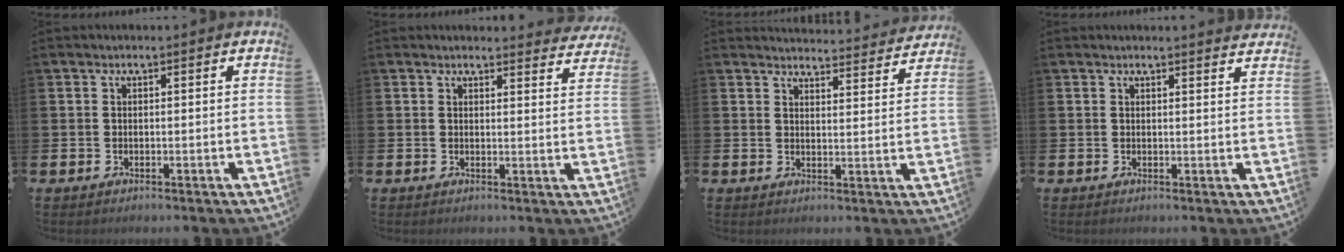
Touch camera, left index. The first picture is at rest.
{"total": 2.5, "force": [2.5, 0.3, 0.0], "torque": [0.003, -0.017, 0.043]}
{"total": 4.0, "force": [4.0, 0.2, 0.1], "torque": [-0.002, -0.035, 0.069]}
{"total": 1.4, "force": [1.4, -0.1, 0.0], "torque": [0.006, -0.011, 0.023]}